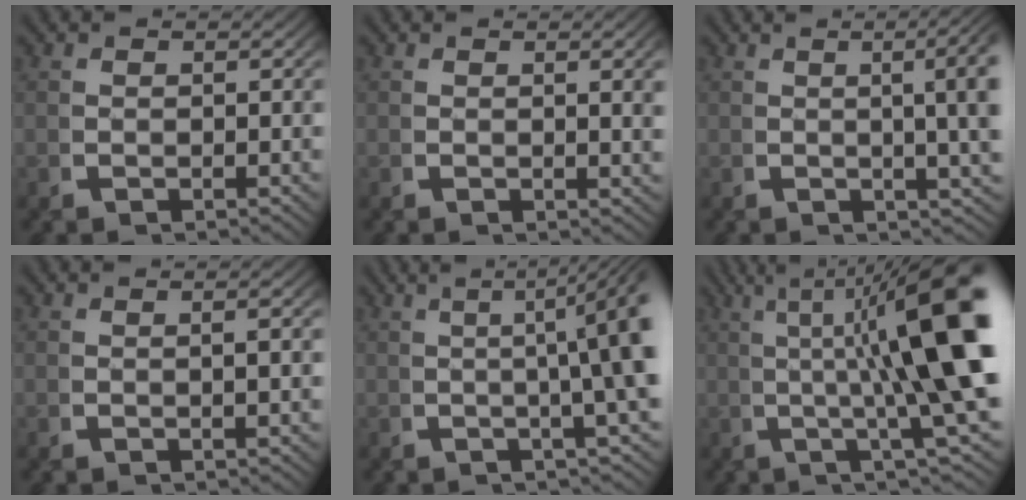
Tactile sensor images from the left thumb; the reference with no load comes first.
{"total": 1.8, "force": [0.5, 0.2, 1.7], "torque": [-0.023, -0.003, 0.009]}
{"total": 9.0, "force": [2.7, 3.4, 7.9], "torque": [-0.076, 0.033, 0.020]}
{"total": 1.3, "force": [0.1, 0.0, 1.3], "torque": [-0.025, 0.003, 0.004]}
{"total": 10.9, "force": [2.1, 4.5, 9.7], "torque": [-0.110, 0.033, 0.011]}
{"total": 12.9, "force": [1.7, 4.5, 12.0], "torque": [-0.162, -0.007, 0.021]}